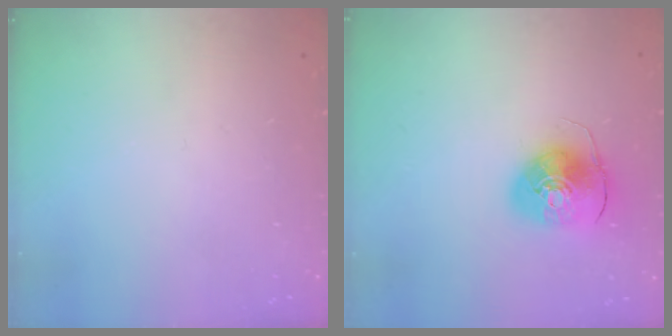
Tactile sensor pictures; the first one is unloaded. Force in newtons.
{"total": 8.9, "press": 8.7, "slide": 1.5}